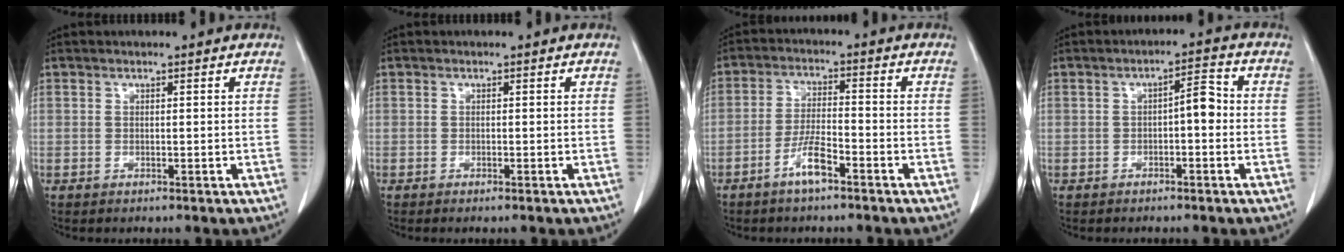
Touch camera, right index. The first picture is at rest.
{"total": 0.6, "force": [-0.4, -0.1, 0.4], "torque": [-0.011, -0.001, -0.006]}
{"total": 5.2, "force": [-3.3, 0.7, 4.0], "torque": [-0.084, 0.000, -0.065]}
{"total": 3.7, "force": [-0.4, 1.1, 3.5], "torque": [-0.050, 0.016, -0.008]}